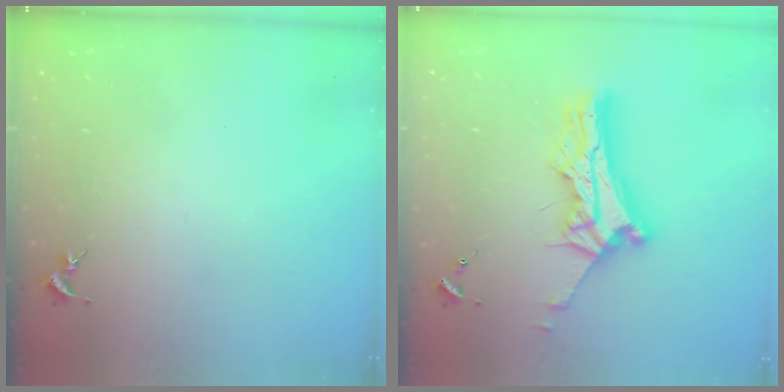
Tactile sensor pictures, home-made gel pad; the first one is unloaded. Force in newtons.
{"total": 11.0, "press": 11.0, "slide": 0.8}